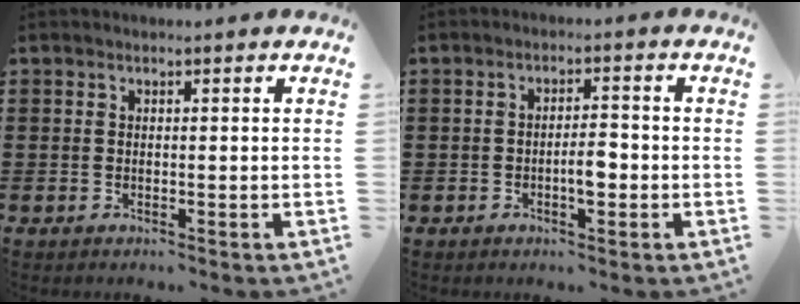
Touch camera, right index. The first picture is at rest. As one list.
[{"total": 3.6, "force": [-1.0, 1.2, 3.2], "torque": [-0.058, 0.007, -0.018]}]